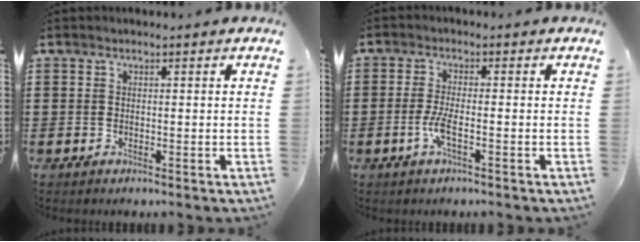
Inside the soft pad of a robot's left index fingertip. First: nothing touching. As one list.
[{"total": 3.5, "force": [-1.5, 0.6, 3.1], "torque": [-0.082, -0.009, -0.035]}]